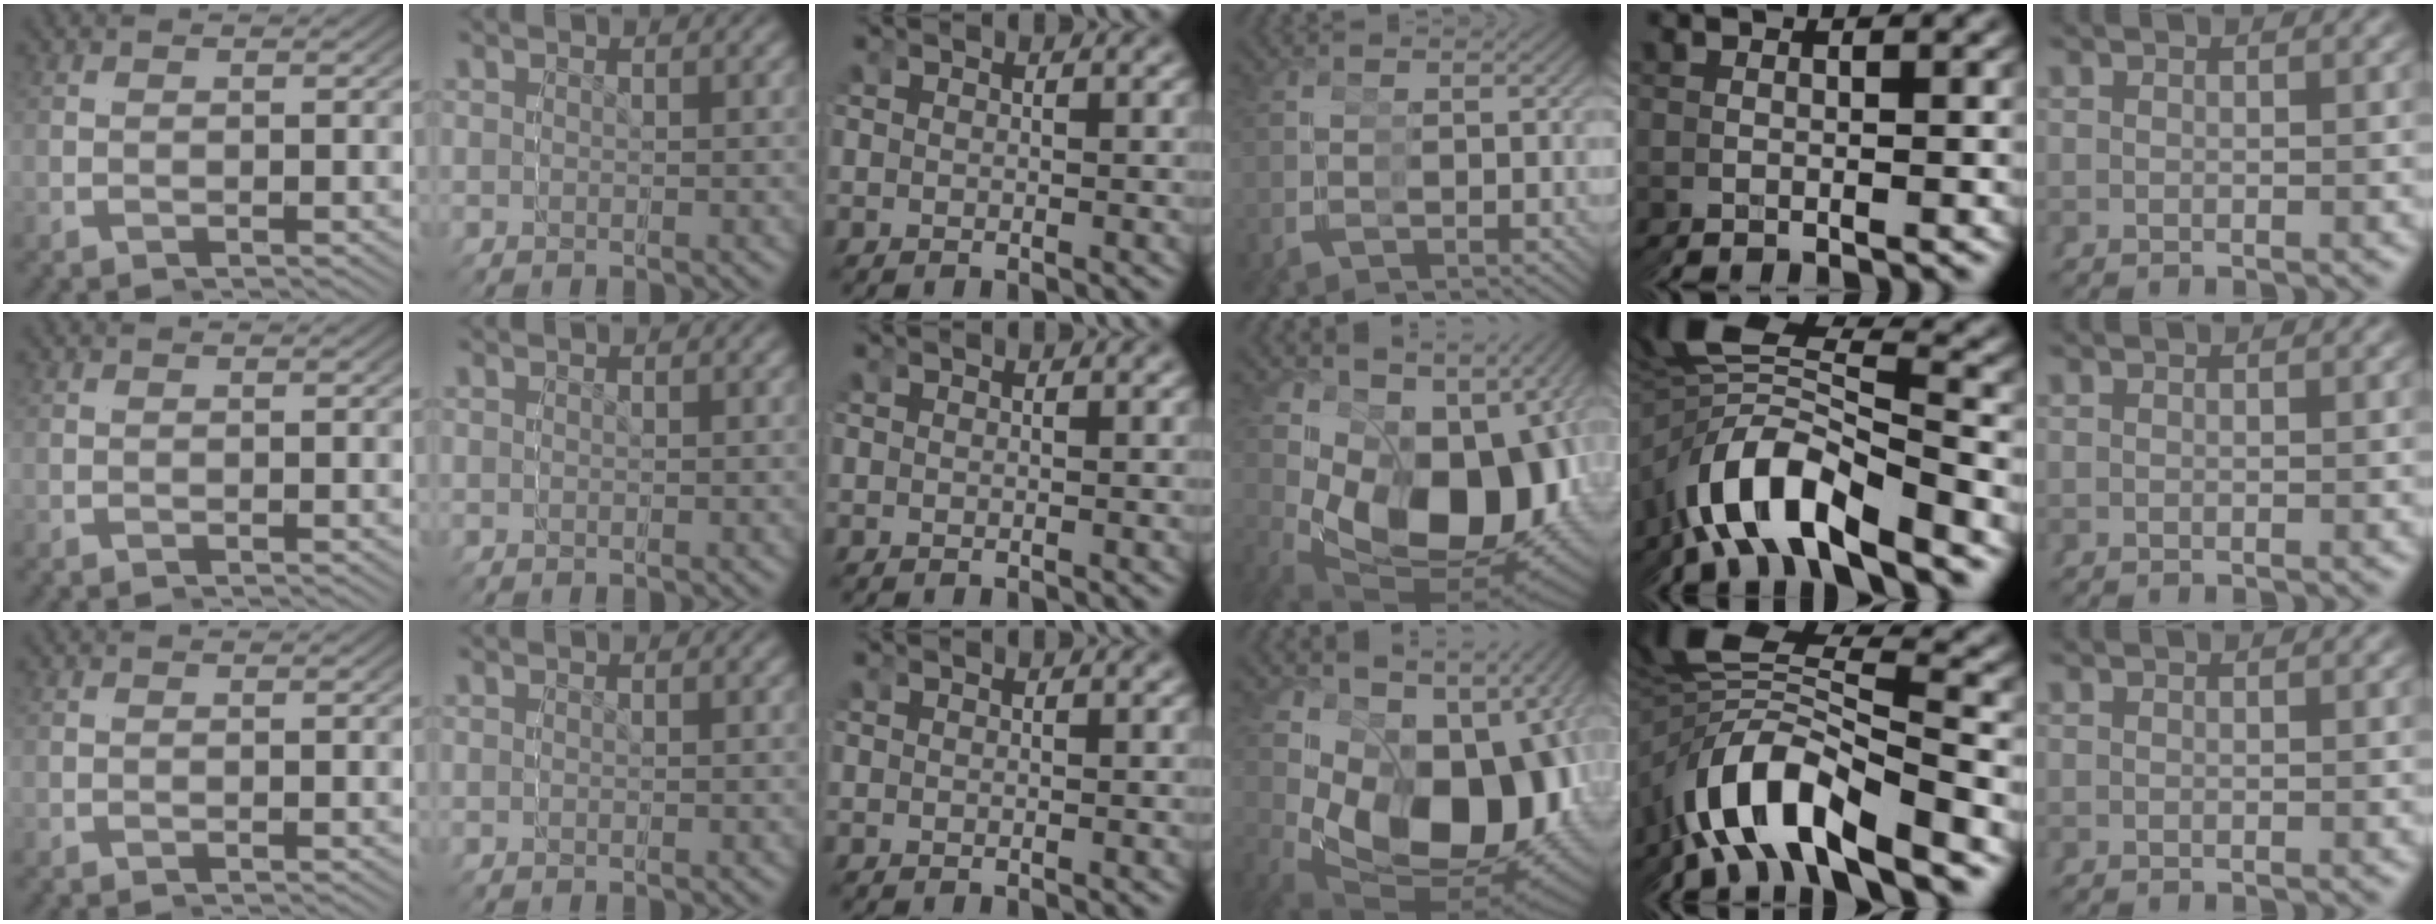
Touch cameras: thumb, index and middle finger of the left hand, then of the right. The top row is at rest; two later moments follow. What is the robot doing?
{"motion": "grasp_and_lifting", "object": "glasses"}